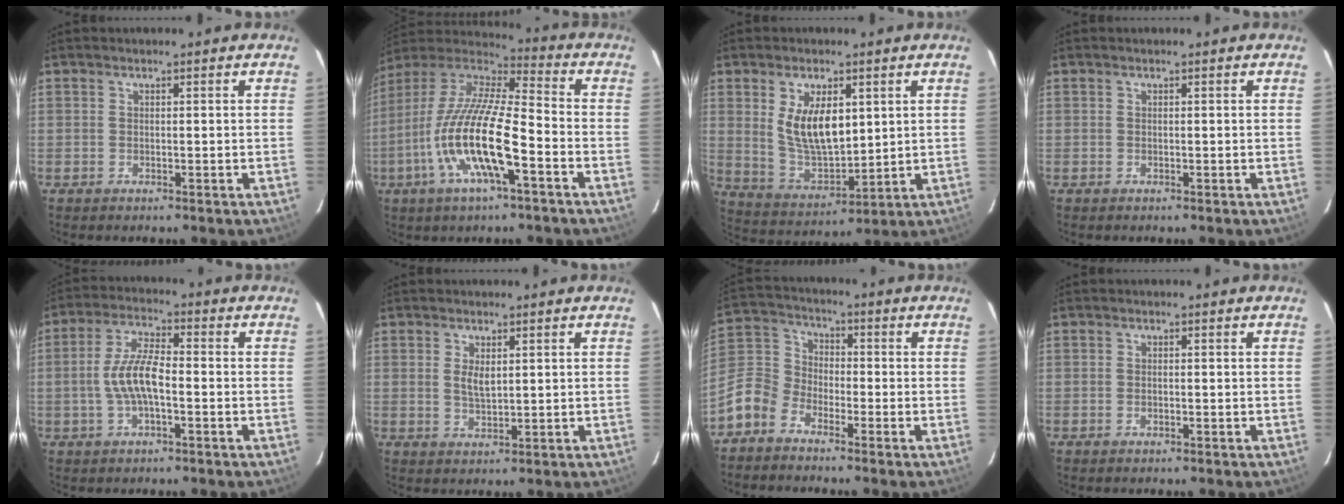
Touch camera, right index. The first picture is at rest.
{"total": 18.5, "force": [-6.8, 4.3, 16.7], "torque": [-0.326, -0.021, -0.137]}
{"total": 11.2, "force": [3.2, 5.4, 9.2], "torque": [-0.180, -0.004, 0.076]}
{"total": 0.0}
{"total": 8.1, "force": [-1.7, 2.6, 7.5], "torque": [-0.152, 0.008, -0.032]}
{"total": 3.2, "force": [0.9, 1.5, 2.7], "torque": [-0.050, -0.003, 0.017]}
{"total": 9.6, "force": [-6.0, 6.6, 3.8], "torque": [-0.098, 0.028, -0.137]}
{"total": 0.8, "force": [-0.3, 0.5, 0.5], "torque": [-0.009, -0.001, -0.006]}